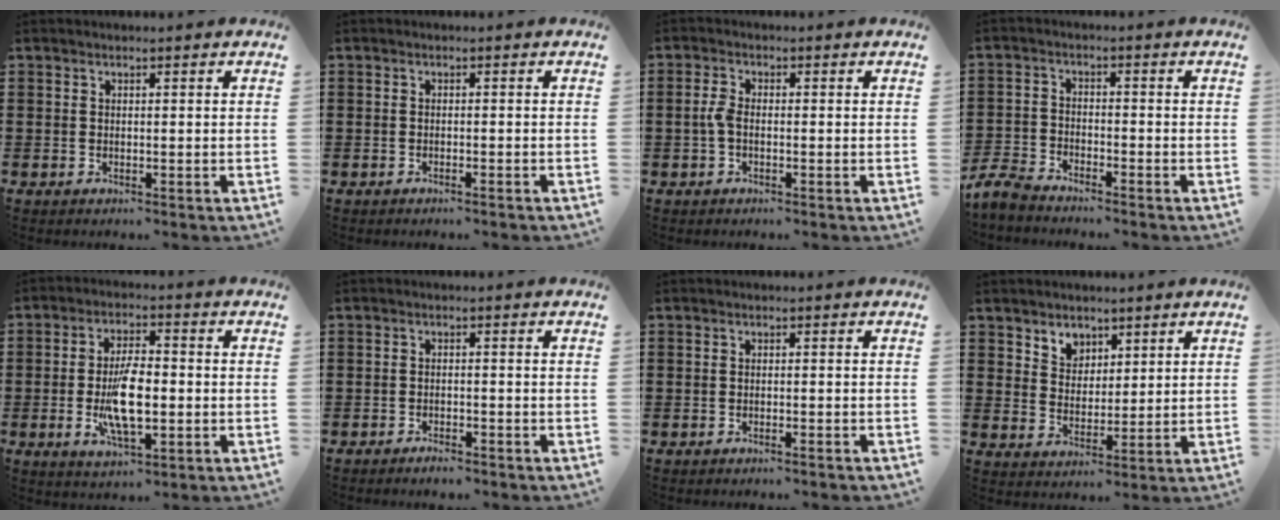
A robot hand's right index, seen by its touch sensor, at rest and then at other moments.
{"total": 0.7, "force": [-0.7, 0.0, 0.2], "torque": [-0.005, -0.001, -0.014]}
{"total": 2.6, "force": [-0.6, 1.2, 2.2], "torque": [-0.066, -0.005, -0.018]}
{"total": 4.0, "force": [-3.9, 0.5, 0.6], "torque": [-0.035, -0.006, -0.086]}
{"total": 9.4, "force": [-1.6, 3.7, 8.5], "torque": [-0.176, -0.006, -0.031]}
{"total": 1.3, "force": [-1.3, 0.1, 0.2], "torque": [-0.008, 0.001, -0.025]}
{"total": 0.8, "force": [-0.8, -0.1, 0.2], "torque": [-0.005, 0.001, -0.017]}
{"total": 4.1, "force": [3.0, 2.8, 0.0], "torque": [-0.017, 0.005, 0.057]}